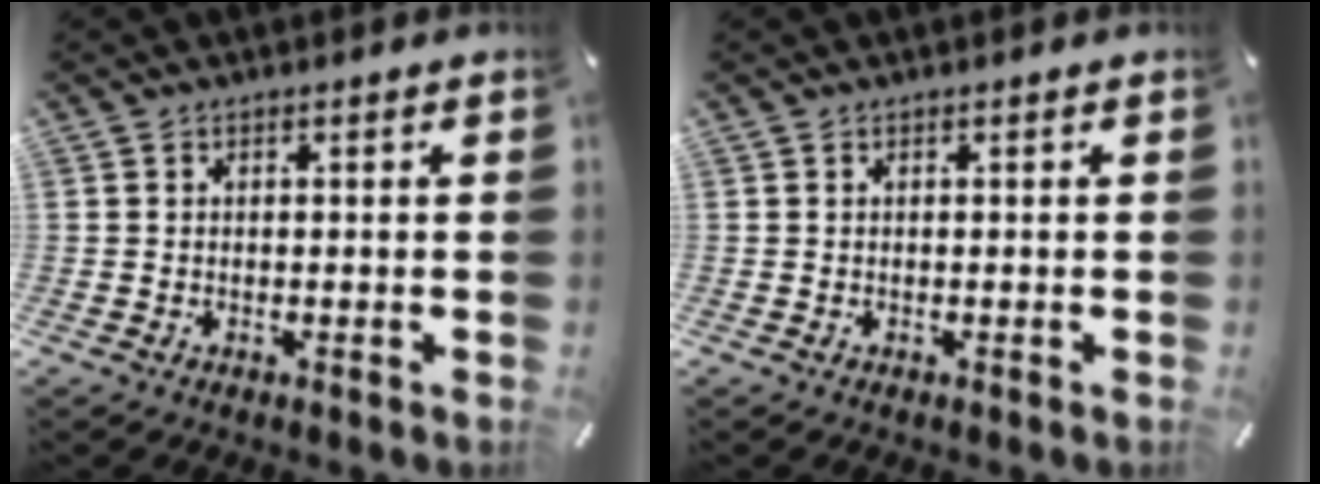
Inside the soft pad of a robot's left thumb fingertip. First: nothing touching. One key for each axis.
{"total": 0.0}